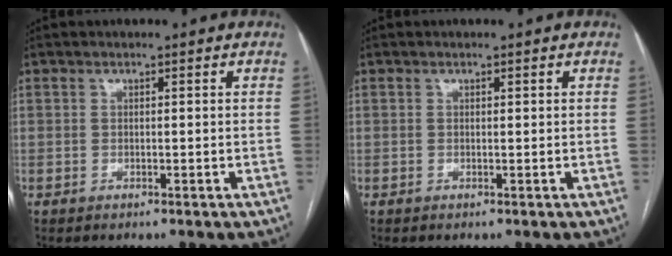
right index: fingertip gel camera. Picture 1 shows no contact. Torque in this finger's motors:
{"motor_torque": [0.21, 0.04, 0.03, 0.01]}